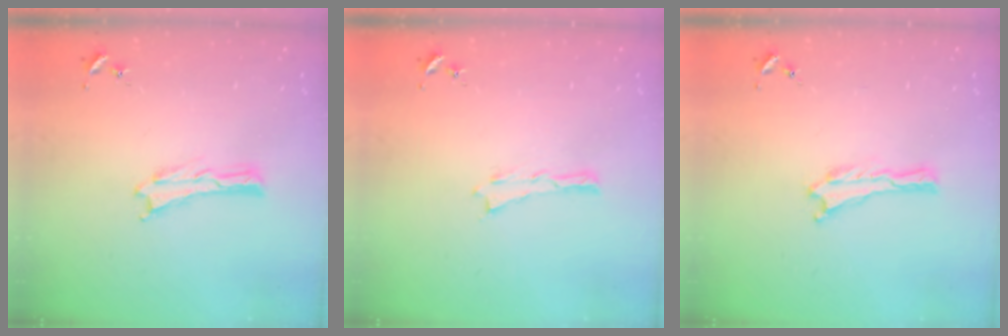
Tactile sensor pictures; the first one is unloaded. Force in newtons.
{"total": 0.0}
{"total": 0.0}